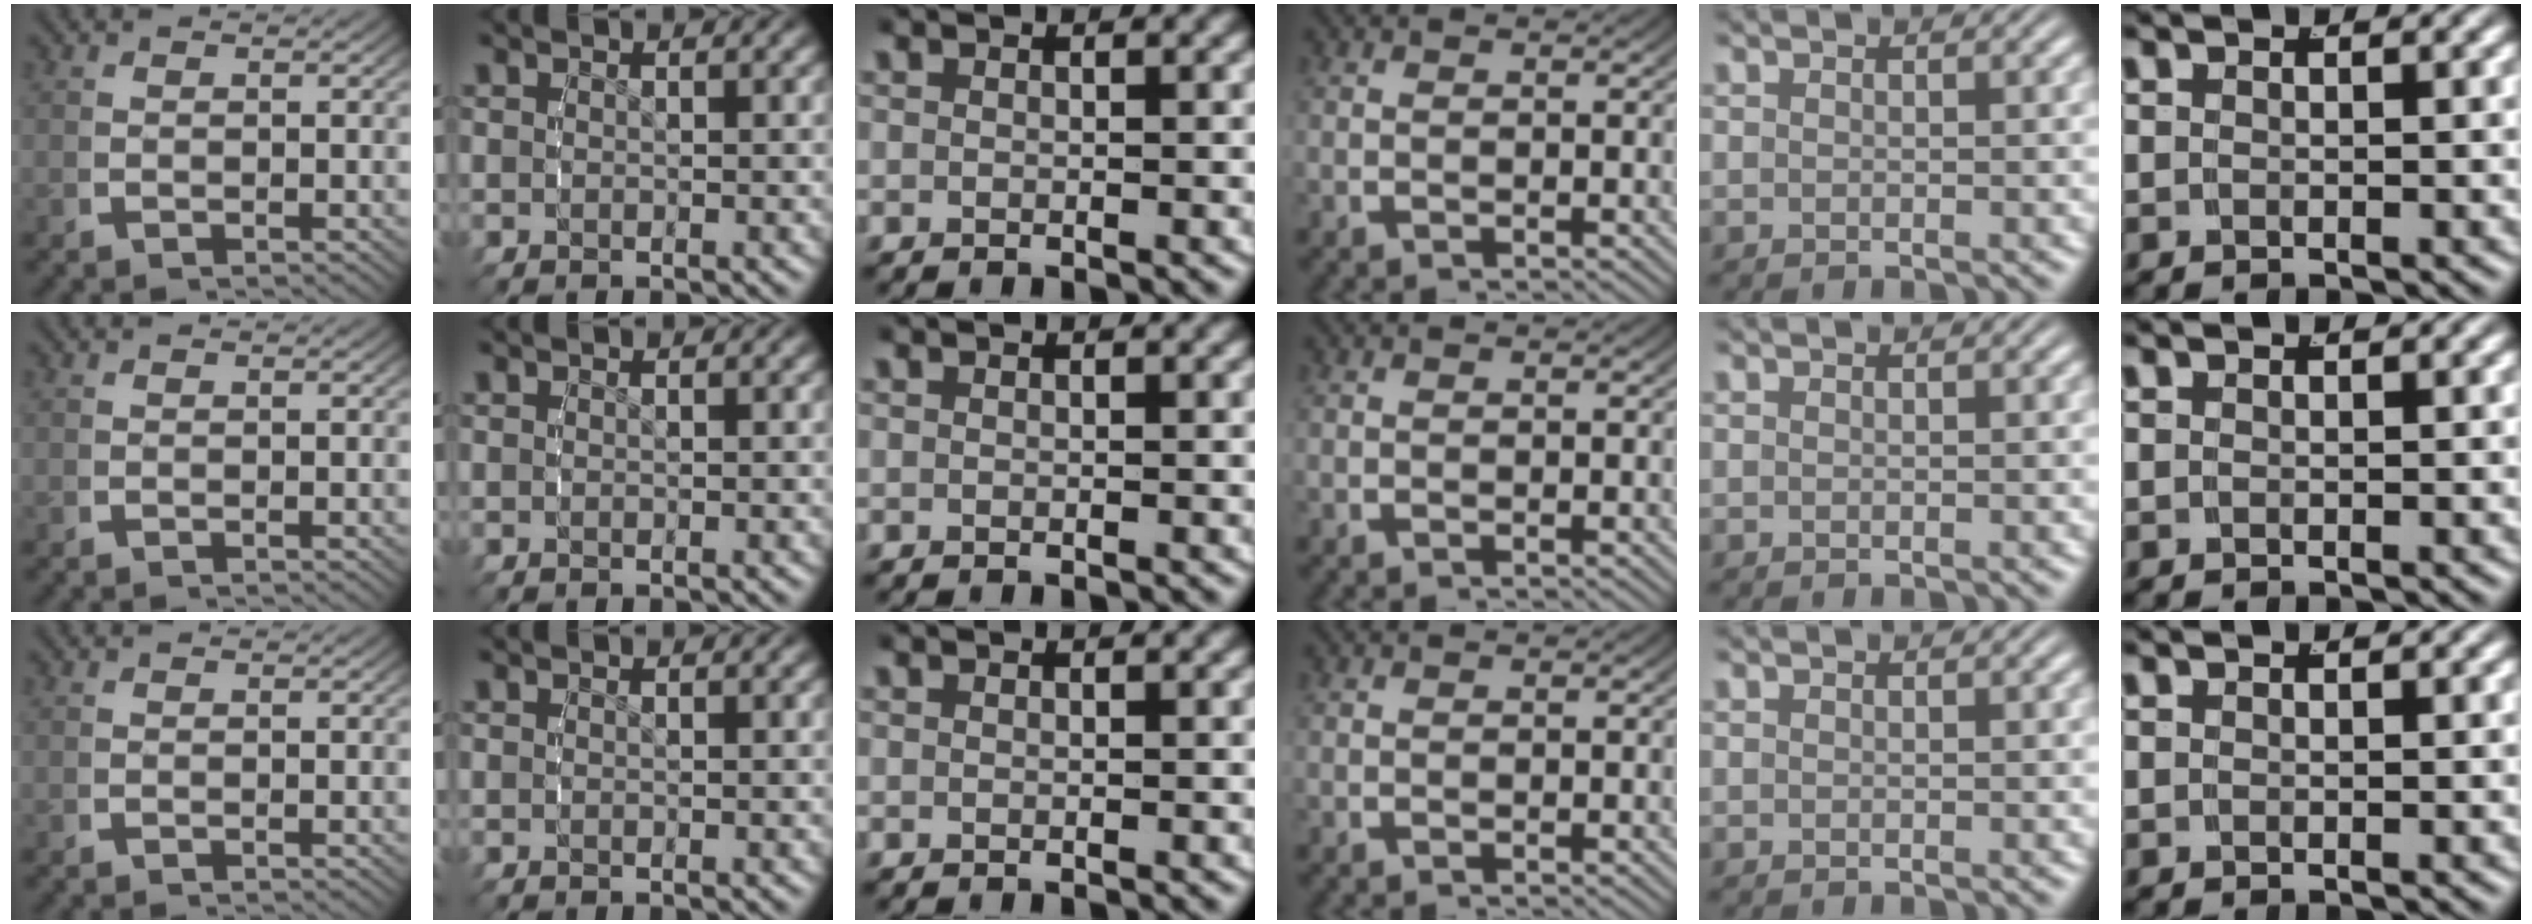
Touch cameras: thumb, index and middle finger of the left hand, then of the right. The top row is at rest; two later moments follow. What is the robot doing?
{"motion": "reach", "object": "paper plate"}